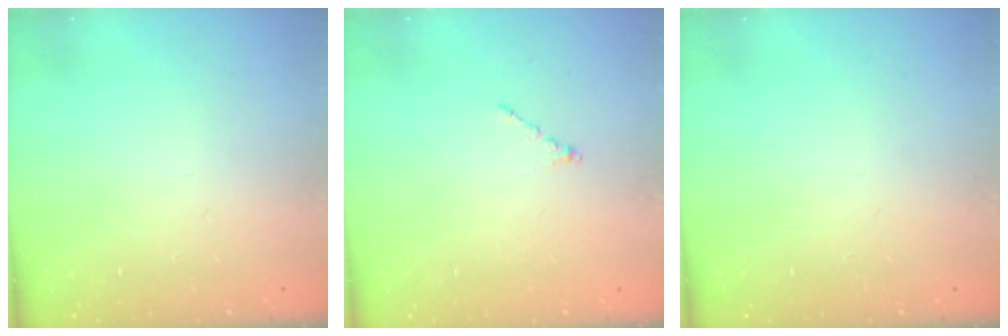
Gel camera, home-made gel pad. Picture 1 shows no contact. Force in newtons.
{"total": 0.0}
{"total": 0.0}